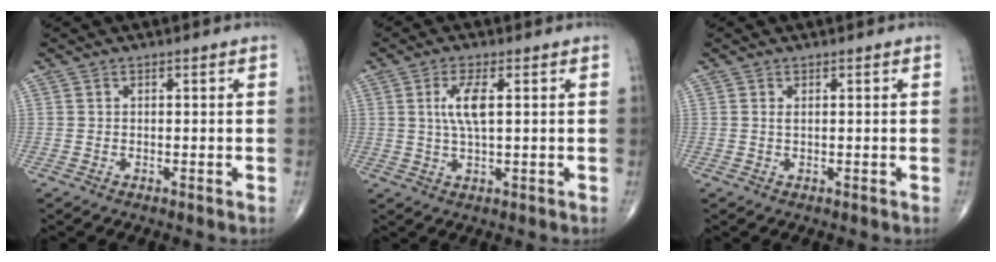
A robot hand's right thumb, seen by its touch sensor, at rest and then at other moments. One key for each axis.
{"total": 5.4, "fx": 1.2, "fy": 1.4, "fz": 5.0, "tx": -0.110, "ty": -0.003, "tz": 0.024}
{"total": 0.5, "fx": 0.3, "fy": 0.1, "fz": 0.4, "tx": -0.010, "ty": -0.001, "tz": 0.006}